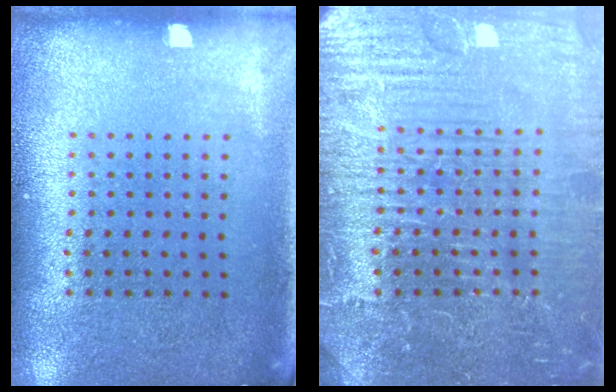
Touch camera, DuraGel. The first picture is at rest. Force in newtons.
{"total": 7.5, "press": 7.4, "slide": 1.0}